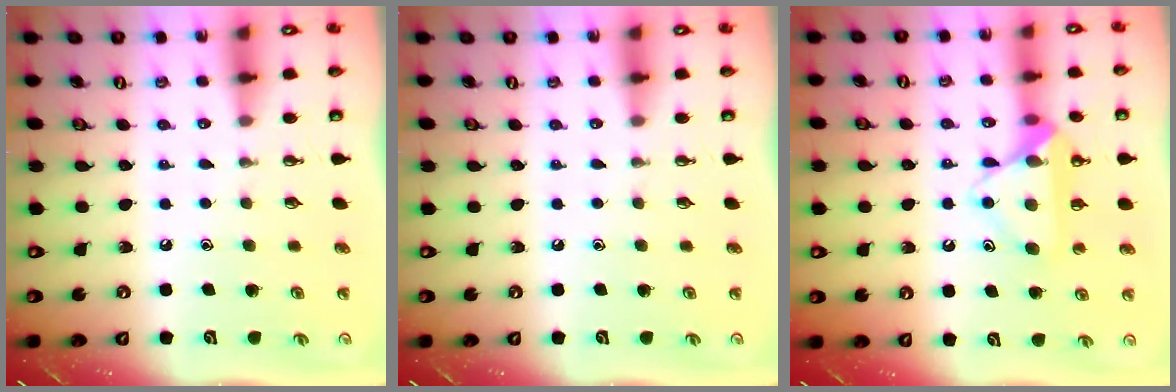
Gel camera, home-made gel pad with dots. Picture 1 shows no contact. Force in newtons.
{"total": 0.0}
{"total": 13.3, "press": 13.3, "slide": 0.9}